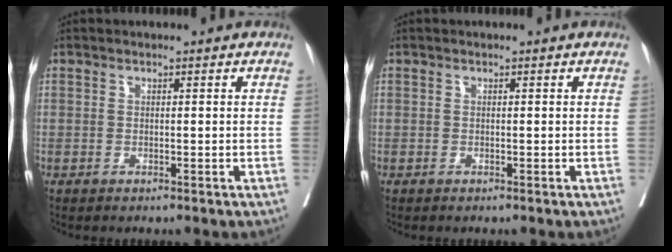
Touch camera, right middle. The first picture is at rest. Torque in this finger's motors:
{"motor_torque": [0.02, -0.10, -0.13, -0.18]}